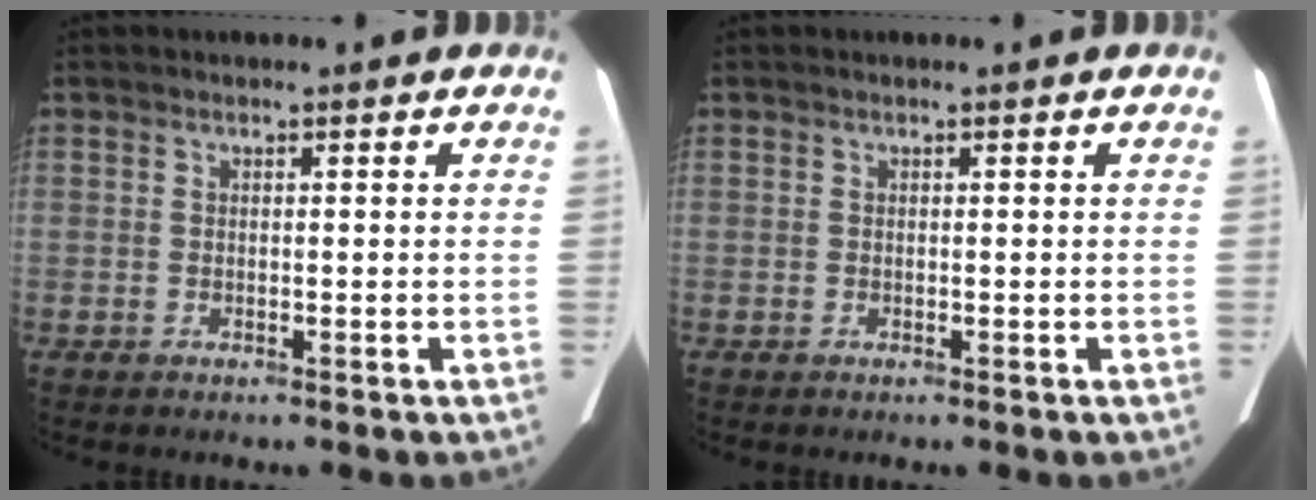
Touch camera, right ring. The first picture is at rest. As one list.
[{"total": 0.0}]